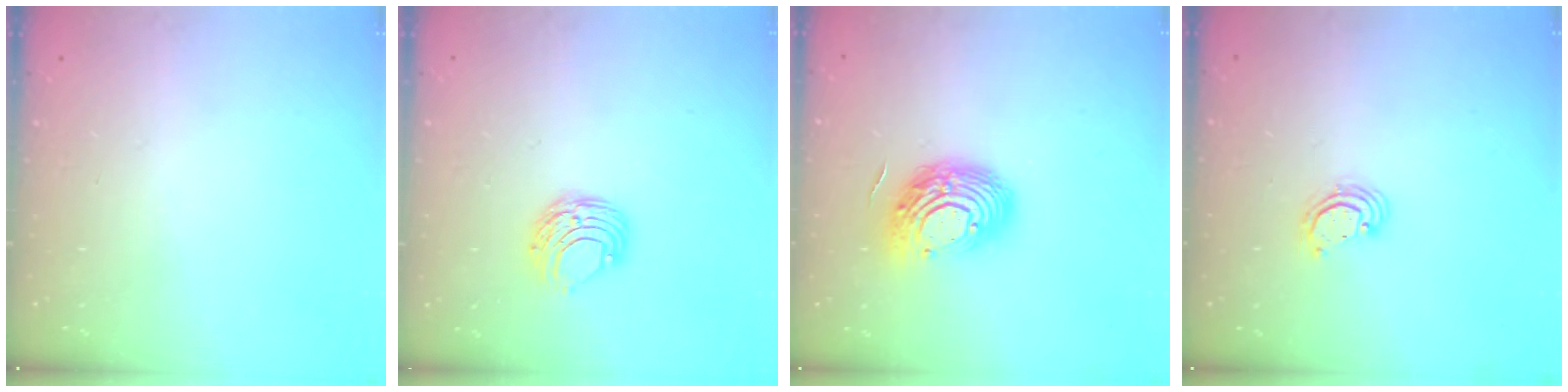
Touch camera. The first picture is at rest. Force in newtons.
{"total": 6.7, "press": 6.7, "slide": 0.5}
{"total": 14.5, "press": 14.5, "slide": 1.0}
{"total": 2.8, "press": 2.8, "slide": 0.2}